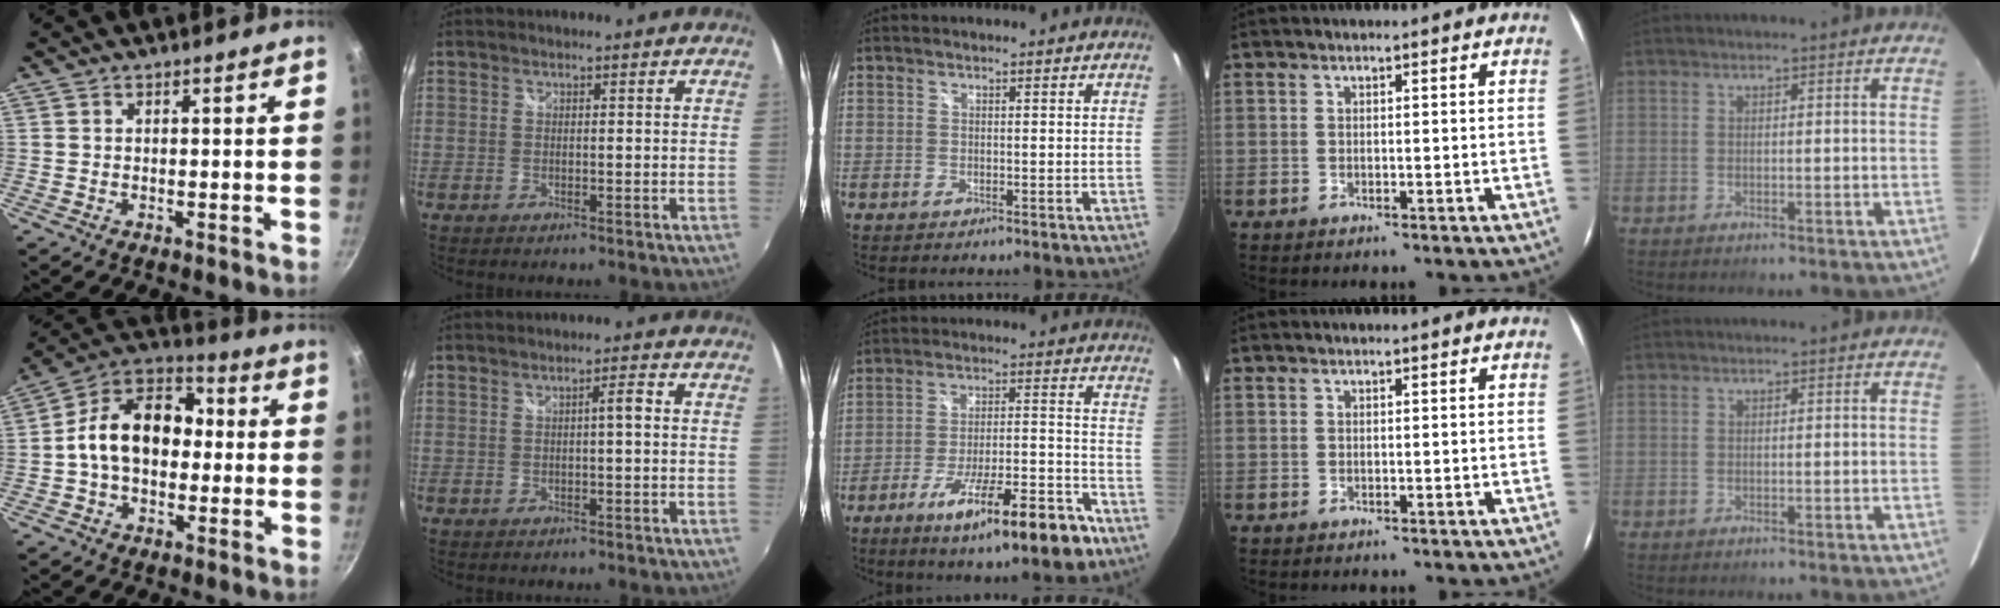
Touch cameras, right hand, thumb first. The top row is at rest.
{"thumb": {"total": 16.2, "force": [-0.3, 11.5, 11.4], "torque": [-0.150, 0.045, -0.027]}, "index": {"total": 2.2, "force": [0.0, 0.3, 2.2], "torque": [-0.034, 0.007, -0.001]}, "middle": {"total": 16.3, "force": [-10.4, 3.0, 12.3], "torque": [-0.208, -0.025, -0.157]}}